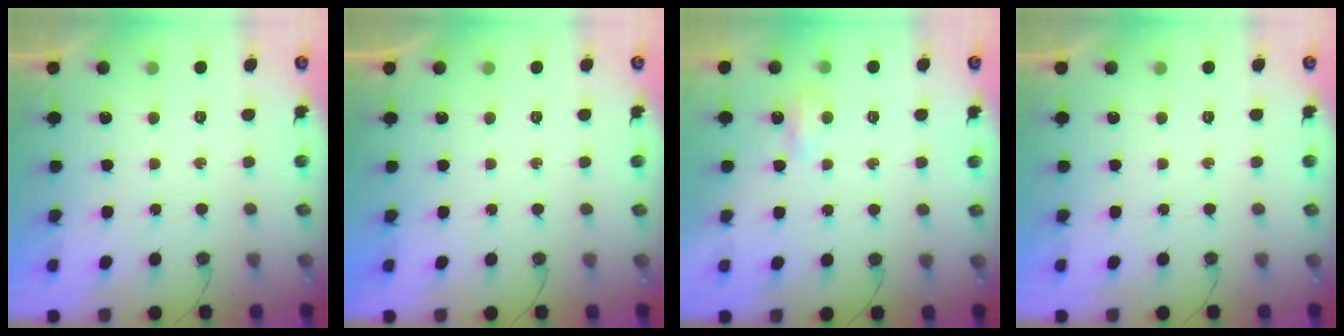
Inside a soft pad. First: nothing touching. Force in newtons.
{"total": 0.0}
{"total": 2.9, "press": 2.8, "slide": 0.6}
{"total": 0.0}